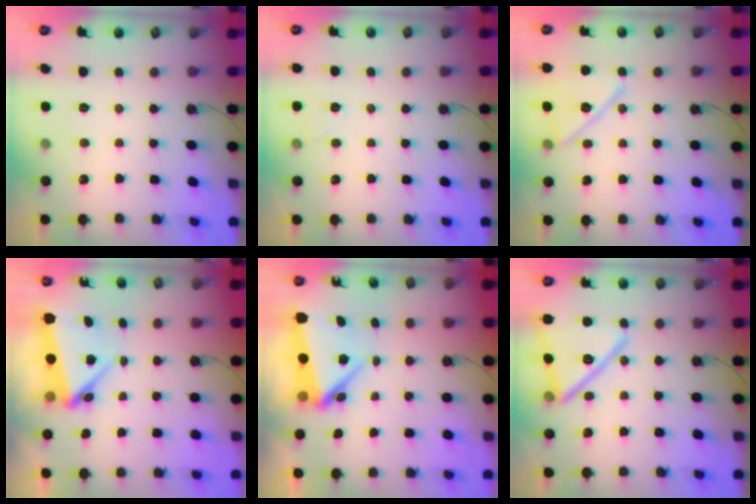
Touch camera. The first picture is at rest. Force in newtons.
{"total": 5.9, "press": 2.3, "slide": 5.4}
{"total": 13.6, "press": 13.6, "slide": 0.2}
{"total": 6.0, "press": 5.9, "slide": 0.9}
{"total": 6.8, "press": 6.7, "slide": 1.0}
{"total": 18.9, "press": 18.9, "slide": 1.0}